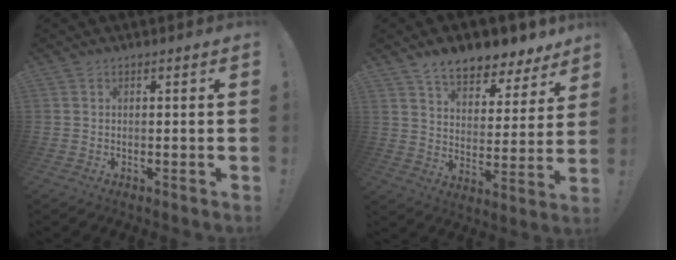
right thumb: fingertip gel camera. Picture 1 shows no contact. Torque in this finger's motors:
{"motor_torque": [0.30, 3.09, 0.30, 0.12, 0.00]}